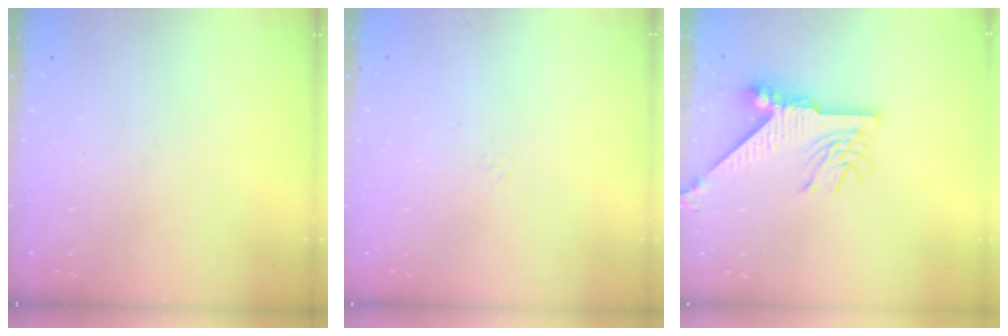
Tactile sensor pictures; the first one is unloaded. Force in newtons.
{"total": 1.2, "press": 1.2, "slide": 0.4}
{"total": 8.5, "press": 8.4, "slide": 1.0}